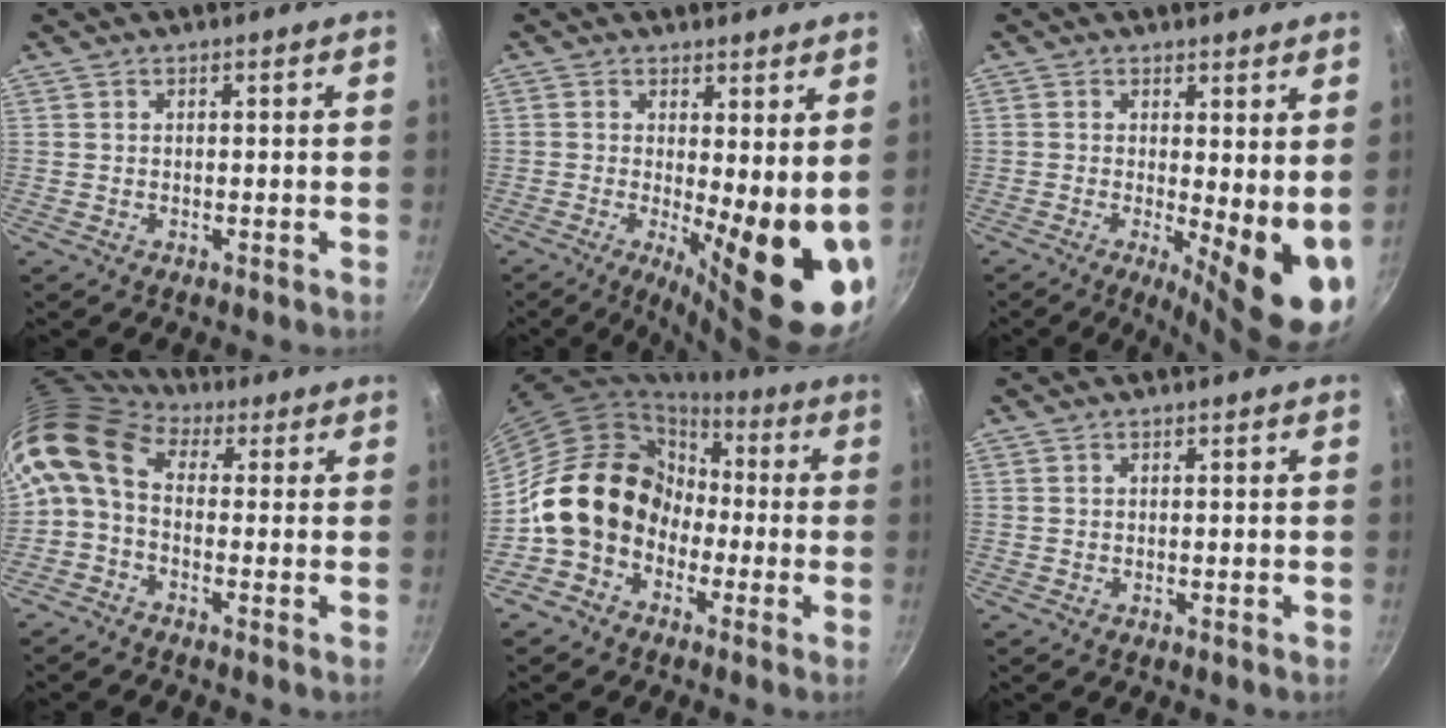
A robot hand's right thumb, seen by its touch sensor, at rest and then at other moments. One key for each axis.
{"total": 14.7, "fx": 0.0, "fy": 4.6, "fz": 13.9, "tx": -0.162, "ty": -0.033, "tz": 0.007}
{"total": 11.6, "fx": -0.4, "fy": 3.6, "fz": 11.1, "tx": -0.125, "ty": -0.020, "tz": 0.001}
{"total": 9.4, "fx": 1.0, "fy": 6.2, "fz": 6.9, "tx": -0.131, "ty": 0.027, "tz": -0.003}
{"total": 15.5, "fx": -2.5, "fy": 13.1, "fz": 8.0, "tx": -0.094, "ty": 0.051, "tz": -0.050}
{"total": 0.0}